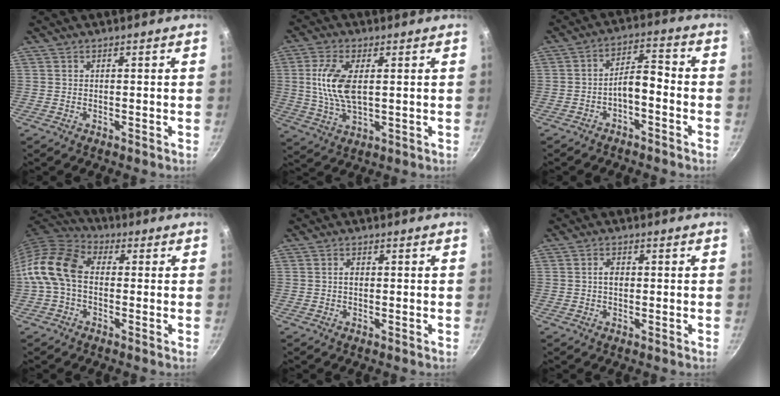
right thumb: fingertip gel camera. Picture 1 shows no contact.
{"total": 10.0, "force": [1.5, 4.7, 8.7], "torque": [-0.173, -0.002, 0.030]}
{"total": 5.7, "force": [-2.7, 2.3, 4.4], "torque": [-0.069, 0.049, -0.045]}
{"total": 12.4, "force": [-0.6, 8.7, 8.8], "torque": [-0.154, 0.034, -0.033]}
{"total": 1.4, "force": [0.0, 1.0, 1.0], "torque": [-0.014, 0.005, 0.000]}
{"total": 2.3, "force": [0.0, 1.6, 1.6], "torque": [-0.019, 0.007, -0.001]}